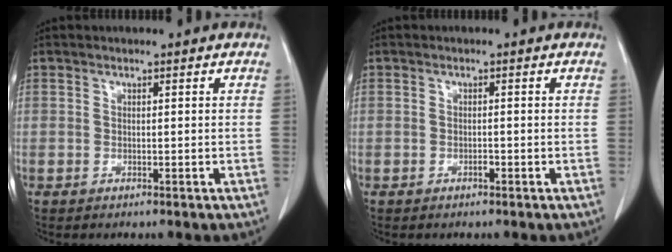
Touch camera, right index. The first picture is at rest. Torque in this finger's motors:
{"motor_torque": [0.08, -0.01, 0.05, 0.01]}